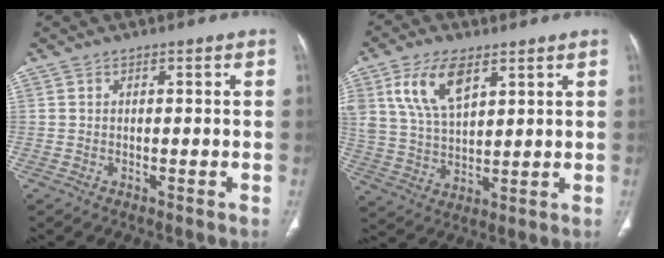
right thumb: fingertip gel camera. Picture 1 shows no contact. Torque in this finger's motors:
{"motor_torque": [0.59, 0.73, 1.32, 0.65, 0.43]}